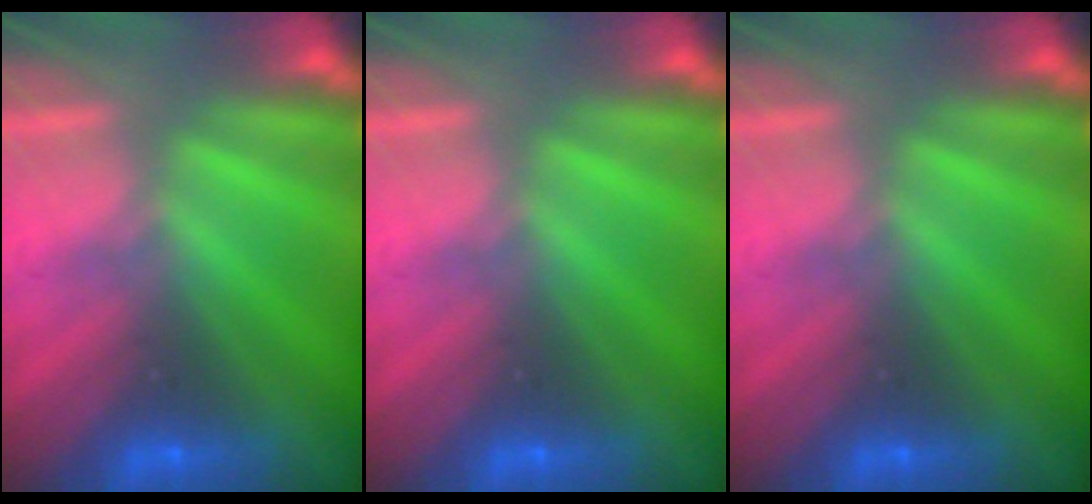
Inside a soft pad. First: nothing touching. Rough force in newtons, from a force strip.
{"total": 0.0}
{"total": 0.0}